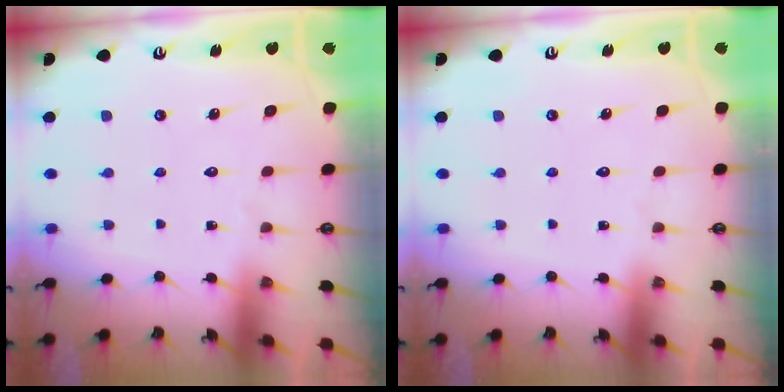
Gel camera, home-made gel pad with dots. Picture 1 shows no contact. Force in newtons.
{"total": 0.0}